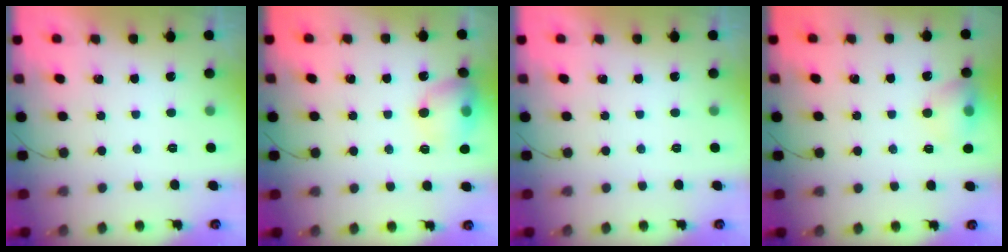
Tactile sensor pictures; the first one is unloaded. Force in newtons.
{"total": 11.9, "press": 11.7, "slide": 1.9}
{"total": 0.0}
{"total": 9.2, "press": 9.1, "slide": 1.2}